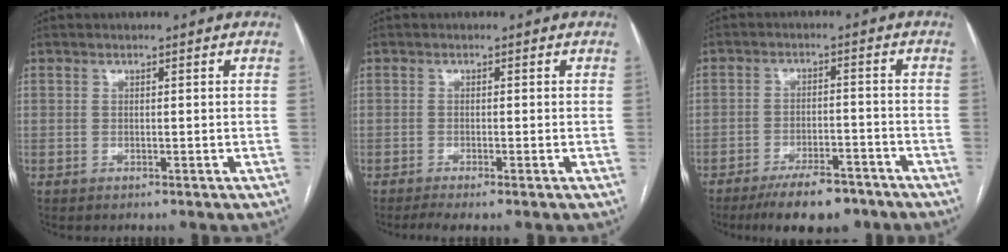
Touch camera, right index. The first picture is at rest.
{"total": 2.5, "force": [-1.7, 0.0, 1.8], "torque": [-0.035, -0.005, -0.033]}
{"total": 9.0, "force": [-6.9, 3.1, 4.9], "torque": [-0.074, -0.004, -0.112]}